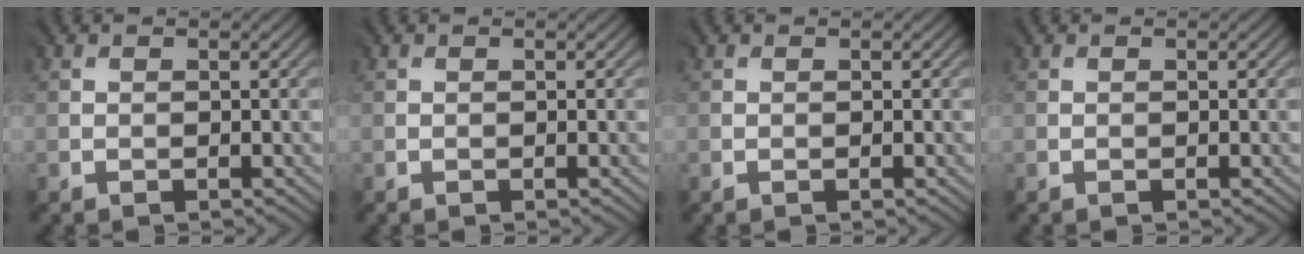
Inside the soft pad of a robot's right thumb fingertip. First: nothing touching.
{"total": 0.0}
{"total": 0.0}
{"total": 0.0}